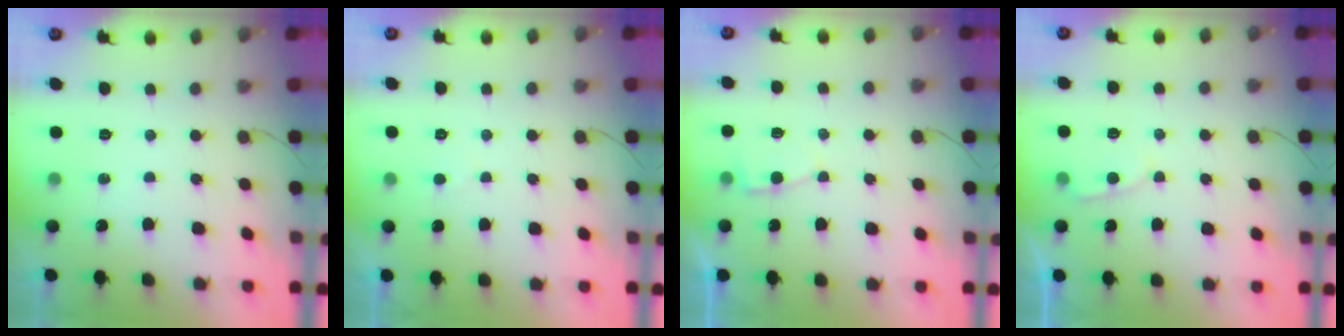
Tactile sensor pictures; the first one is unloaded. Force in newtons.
{"total": 1.9, "press": 1.9, "slide": 0.3}
{"total": 2.6, "press": 2.6, "slide": 0.3}
{"total": 2.9, "press": 2.8, "slide": 0.3}